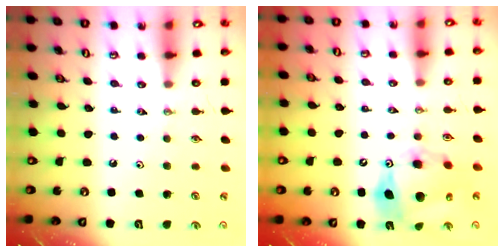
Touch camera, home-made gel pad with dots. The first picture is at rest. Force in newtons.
{"total": 15.7, "press": 15.6, "slide": 1.6}